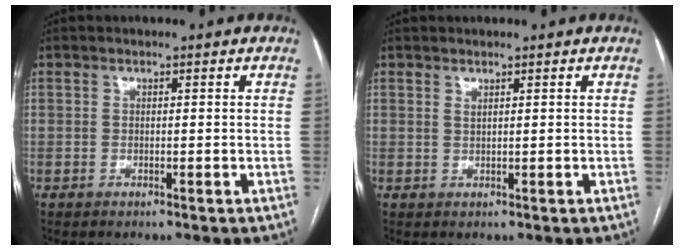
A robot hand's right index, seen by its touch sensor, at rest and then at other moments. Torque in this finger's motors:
{"motor_torque": [-0.02, 0.01, -0.07, 0.01]}